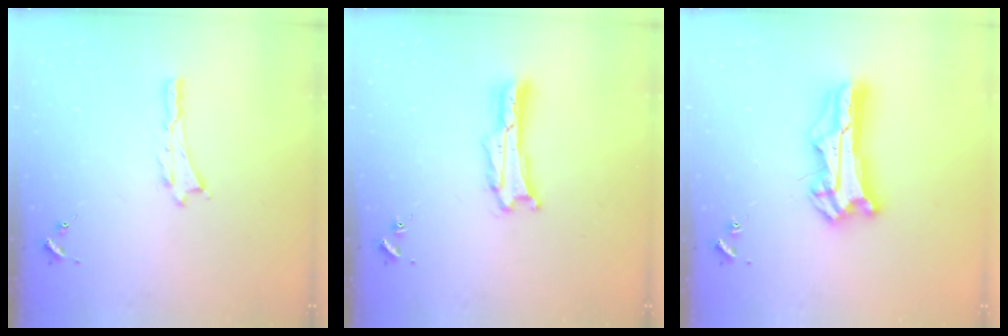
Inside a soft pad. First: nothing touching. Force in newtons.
{"total": 1.7, "press": 1.7, "slide": 0.3}
{"total": 12.0, "press": 11.9, "slide": 0.9}